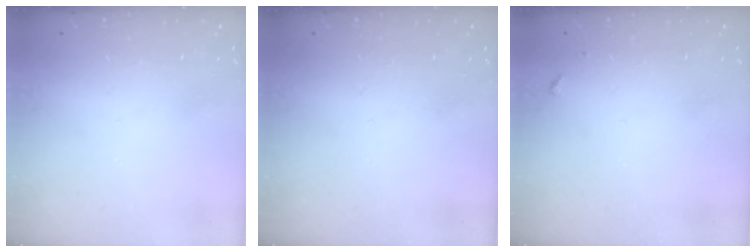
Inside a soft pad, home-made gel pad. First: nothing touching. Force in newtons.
{"total": 0.0}
{"total": 3.8, "press": 3.8, "slide": 0.5}